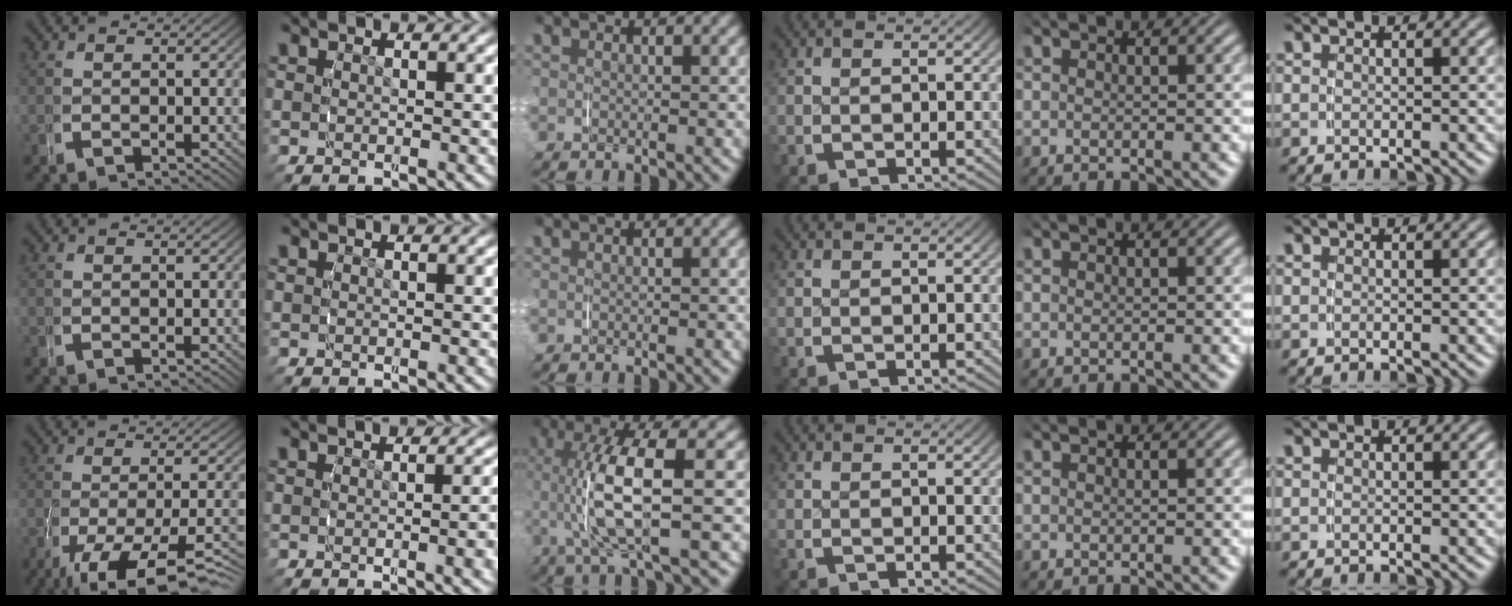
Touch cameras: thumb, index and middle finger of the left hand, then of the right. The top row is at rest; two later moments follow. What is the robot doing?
{"motion": "grasp_and_lifting", "object": "plastic wrap"}